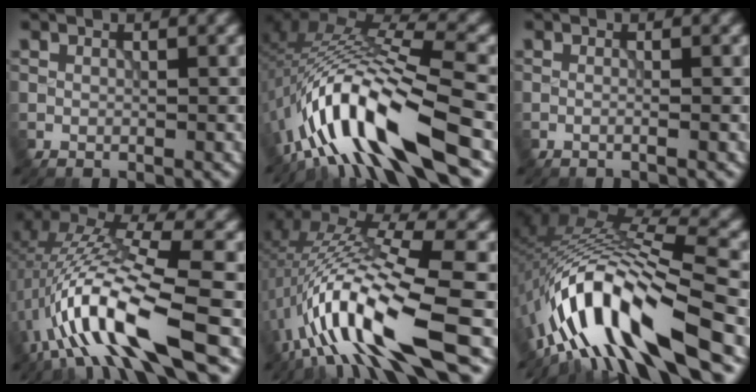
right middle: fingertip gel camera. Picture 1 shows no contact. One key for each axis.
{"total": 12.8, "fx": -5.8, "fy": 3.4, "fz": 11.0, "tx": -0.202, "ty": 0.013, "tz": -0.096}
{"total": 0.9, "fx": -0.1, "fy": 0.4, "fz": 0.9, "tx": -0.007, "ty": -0.011, "tz": -0.017}
{"total": 11.2, "fx": -3.2, "fy": 3.0, "fz": 10.3, "tx": -0.206, "ty": 0.020, "tz": -0.057}
{"total": 13.1, "fx": -3.4, "fy": 3.6, "fz": 12.1, "tx": -0.238, "ty": 0.014, "tz": -0.055}
{"total": 12.6, "fx": -6.5, "fy": 3.1, "fz": 10.4, "tx": -0.183, "ty": 0.018, "tz": -0.111}